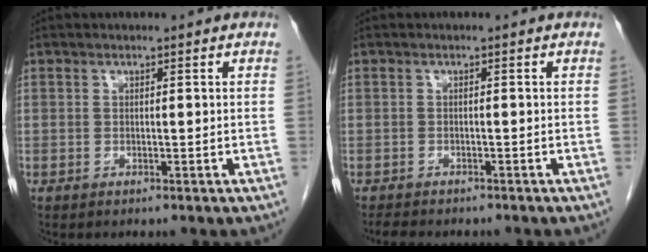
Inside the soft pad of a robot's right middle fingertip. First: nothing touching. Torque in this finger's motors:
{"motor_torque": [0.05, -0.03, 0.00, 0.00]}